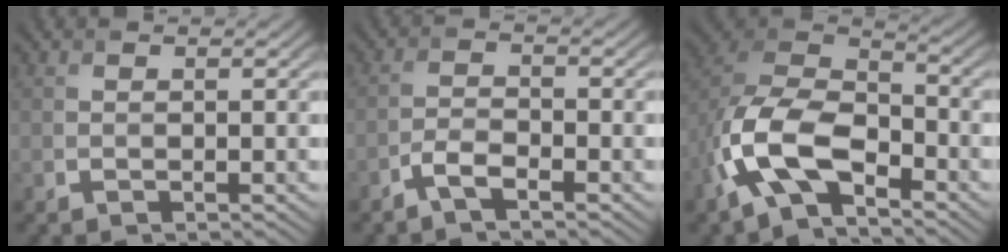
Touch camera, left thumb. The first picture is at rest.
{"total": 2.7, "force": [-2.0, 0.6, 1.7], "torque": [-0.040, 0.004, -0.048]}
{"total": 12.8, "force": [-6.3, 6.5, 9.0], "torque": [-0.206, -0.013, -0.138]}